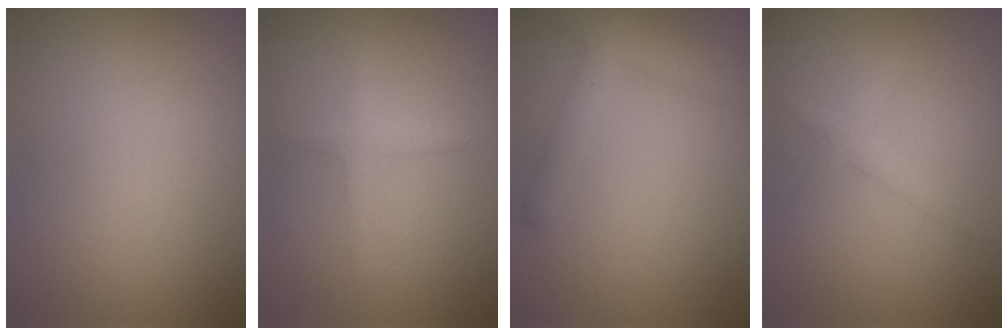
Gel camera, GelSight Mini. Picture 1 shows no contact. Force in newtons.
{"total": 1.5, "press": 1.5, "slide": 0.1}
{"total": 3.5, "press": 3.5, "slide": 0.2}
{"total": 1.7, "press": 1.7, "slide": 0.1}